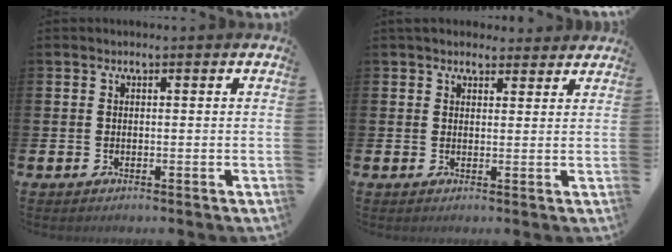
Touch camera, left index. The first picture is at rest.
{"total": 3.0, "force": [2.8, 1.1, 0.2], "torque": [0.011, -0.015, 0.046]}